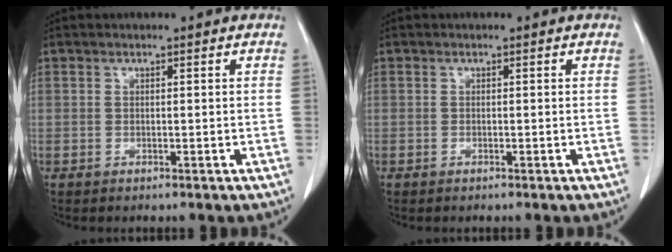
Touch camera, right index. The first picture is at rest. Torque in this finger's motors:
{"motor_torque": [0.09, -0.08, 0.01, 0.01]}